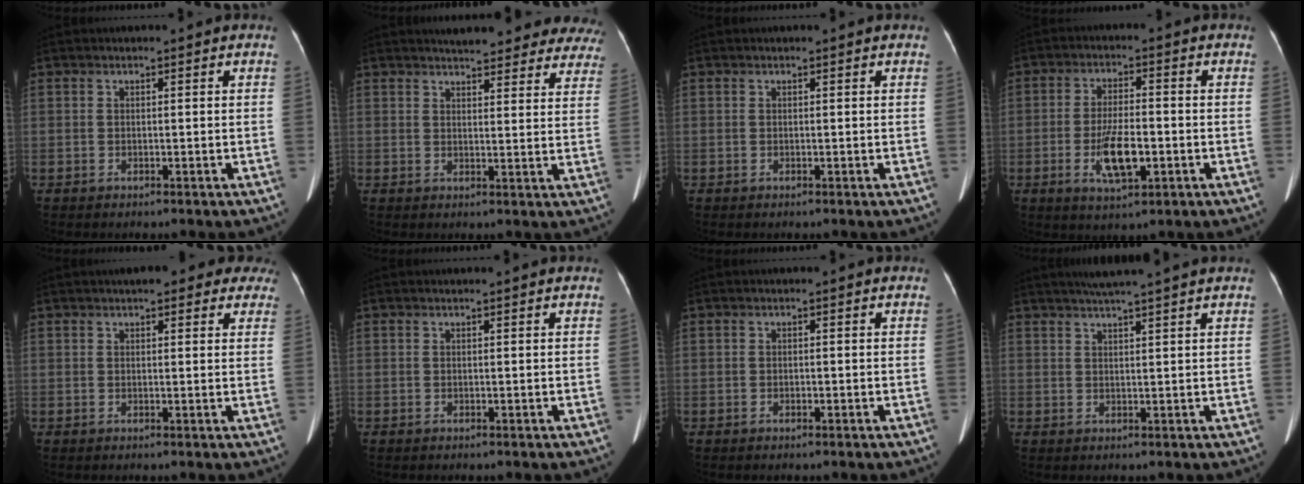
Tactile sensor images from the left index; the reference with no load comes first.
{"total": 19.6, "force": [17.9, 4.9, 6.3], "torque": [-0.064, -0.033, 0.193]}
{"total": 0.0}
{"total": 7.3, "force": [-2.5, 2.2, 6.5], "torque": [-0.128, -0.005, -0.039]}
{"total": 9.7, "force": [7.7, 3.3, 4.8], "torque": [-0.033, 0.014, 0.080]}
{"total": 0.6, "force": [0.6, 0.0, 0.2], "torque": [-0.006, 0.004, 0.011]}
{"total": 0.5, "force": [-0.5, 0.2, 0.2], "torque": [-0.003, -0.001, -0.008]}
{"total": 6.4, "force": [5.3, -1.0, 3.4], "torque": [-0.054, 0.021, 0.077]}